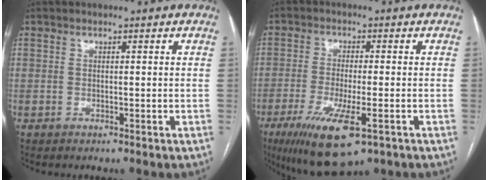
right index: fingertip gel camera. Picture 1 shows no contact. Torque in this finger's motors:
{"motor_torque": [1.73, -0.40, 0.72, 0.17]}